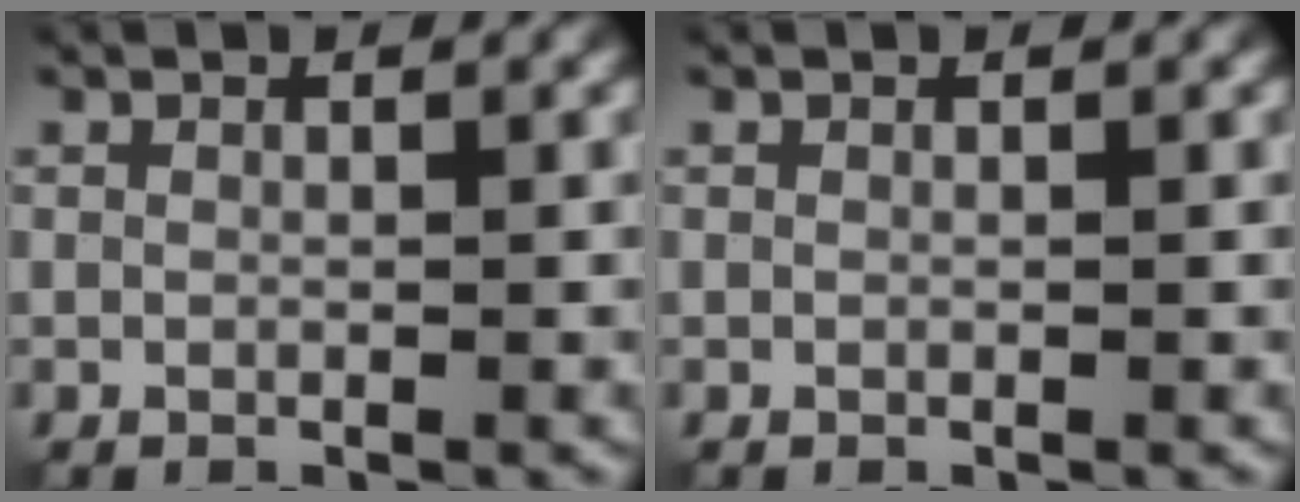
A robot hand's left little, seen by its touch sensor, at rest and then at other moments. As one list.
[{"total": 0.0}]